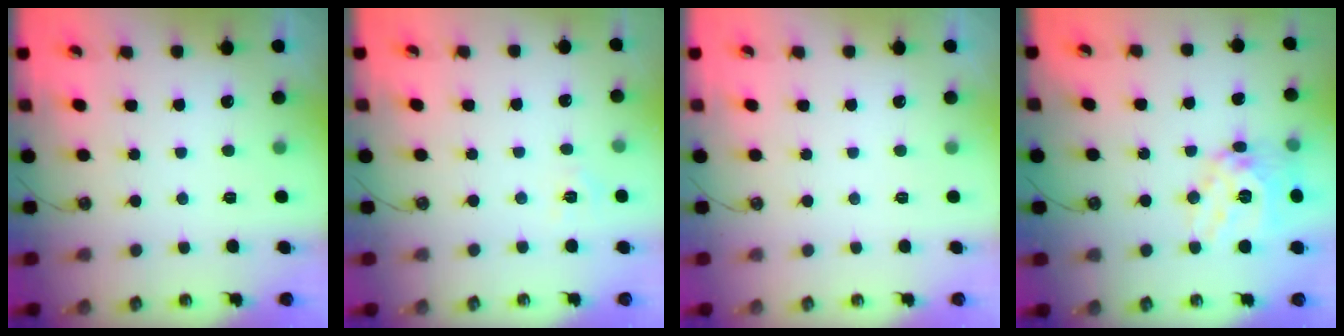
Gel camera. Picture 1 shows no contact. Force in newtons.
{"total": 3.1, "press": 3.0, "slide": 0.4}
{"total": 0.0}
{"total": 15.7, "press": 15.4, "slide": 2.9}